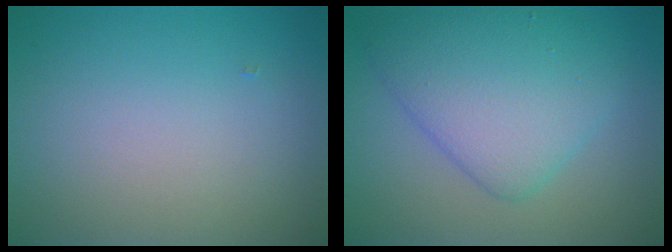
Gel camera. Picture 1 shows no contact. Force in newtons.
{"total": 6.5, "press": 6.5, "slide": 0.3}